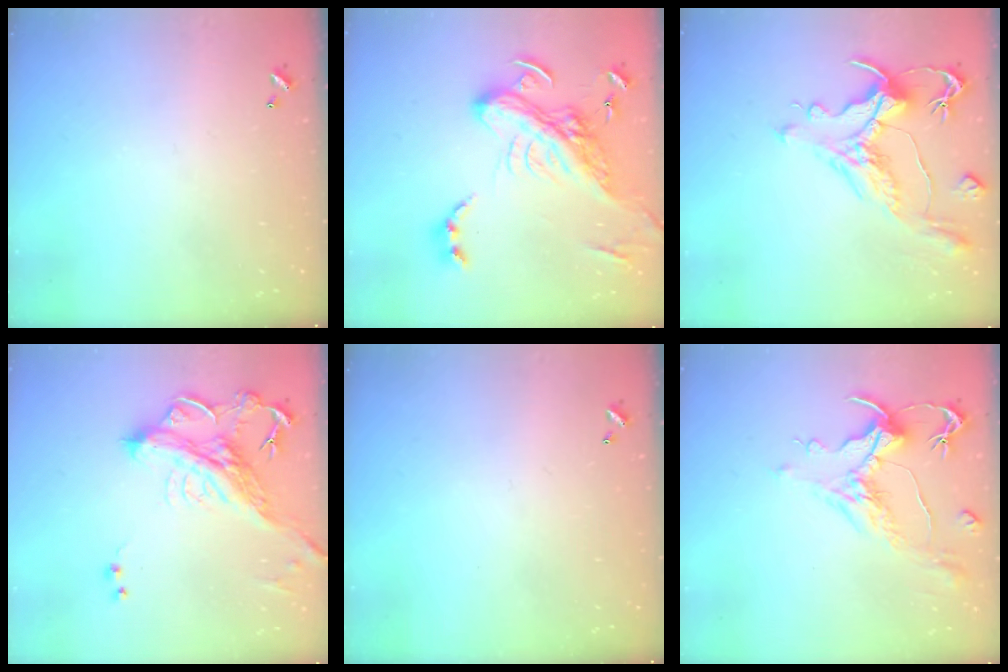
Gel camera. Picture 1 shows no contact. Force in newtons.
{"total": 11.6, "press": 11.5, "slide": 1.4}
{"total": 2.4, "press": 1.9, "slide": 1.4}
{"total": 5.8, "press": 5.5, "slide": 1.7}
{"total": 0.0}
{"total": 1.6, "press": 0.7, "slide": 1.4}